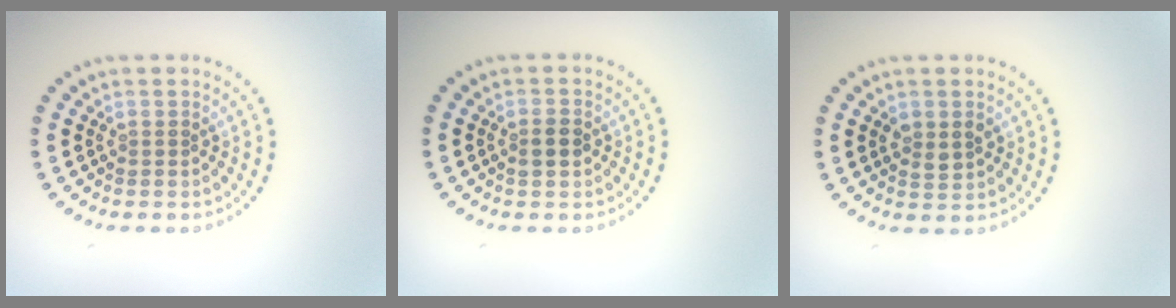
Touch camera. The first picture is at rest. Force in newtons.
{"total": 1.6, "press": 1.6, "slide": 0.2}
{"total": 1.7, "press": 1.7, "slide": 0.3}